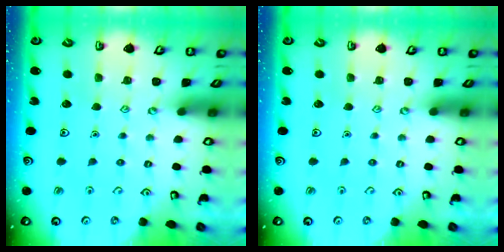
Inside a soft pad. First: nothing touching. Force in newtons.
{"total": 0.0}